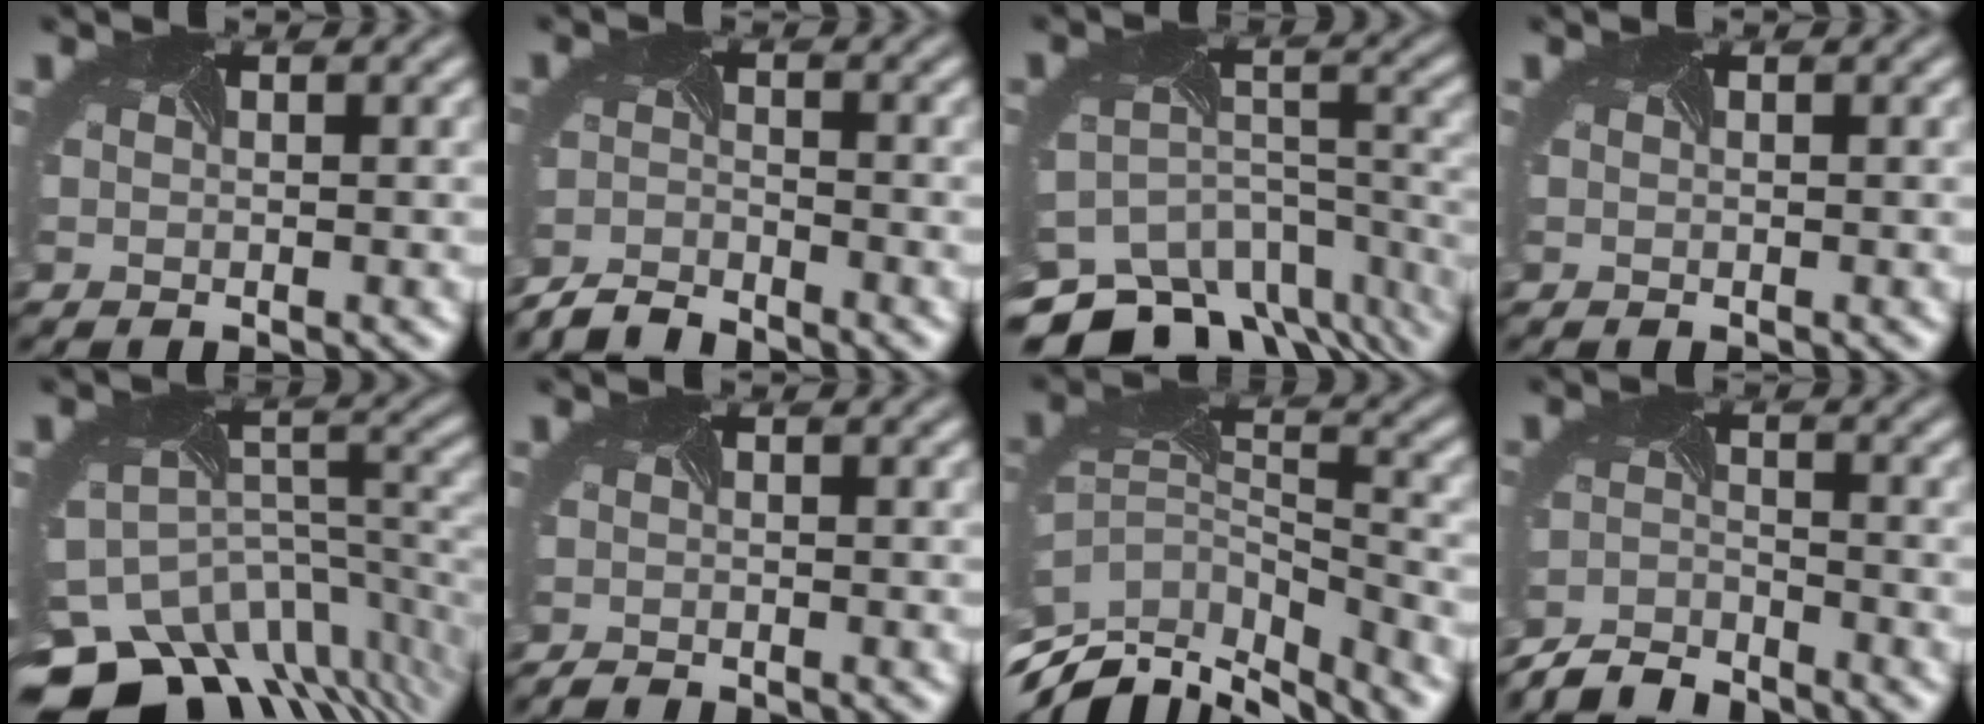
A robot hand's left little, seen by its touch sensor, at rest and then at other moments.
{"total": 3.6, "force": [-3.6, -0.1, -0.4], "torque": [-0.004, -0.004, -0.073]}
{"total": 12.7, "force": [-10.8, 5.9, 3.3], "torque": [-0.074, -0.008, -0.140]}
{"total": 0.0}
{"total": 12.0, "force": [-8.8, 6.7, 4.6], "torque": [-0.105, -0.026, -0.121]}
{"total": 1.6, "force": [-1.6, 0.2, -0.1], "torque": [-0.001, -0.008, -0.027]}
{"total": 11.0, "force": [-8.9, 4.6, 4.6], "torque": [-0.115, -0.003, -0.135]}
{"total": 4.5, "force": [-4.5, 0.1, -0.3], "torque": [-0.004, -0.005, -0.086]}